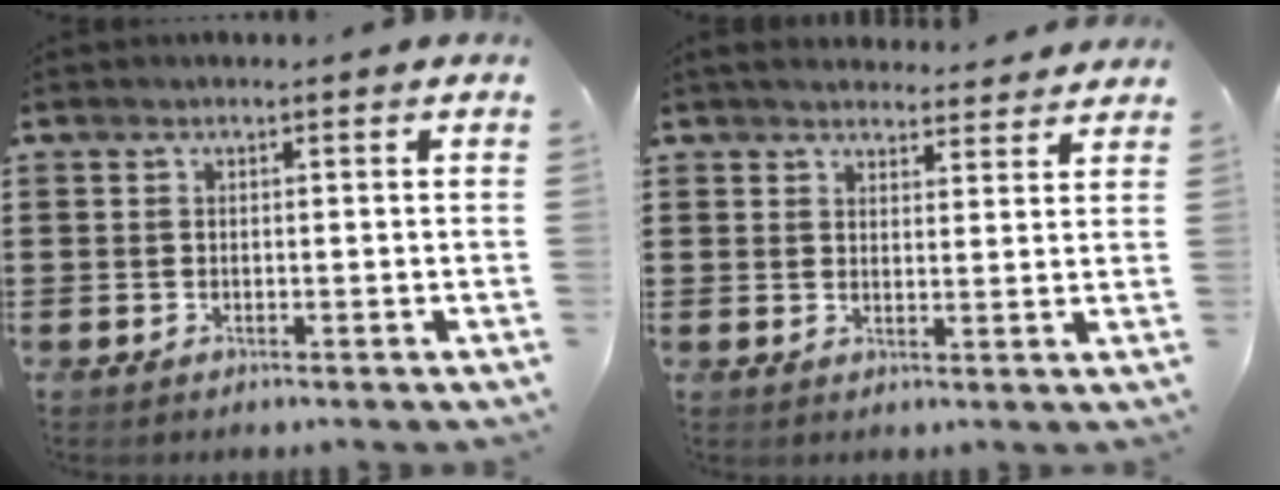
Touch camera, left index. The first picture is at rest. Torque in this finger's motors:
{"motor_torque": [0.92, -0.97, 0.35, 0.04]}